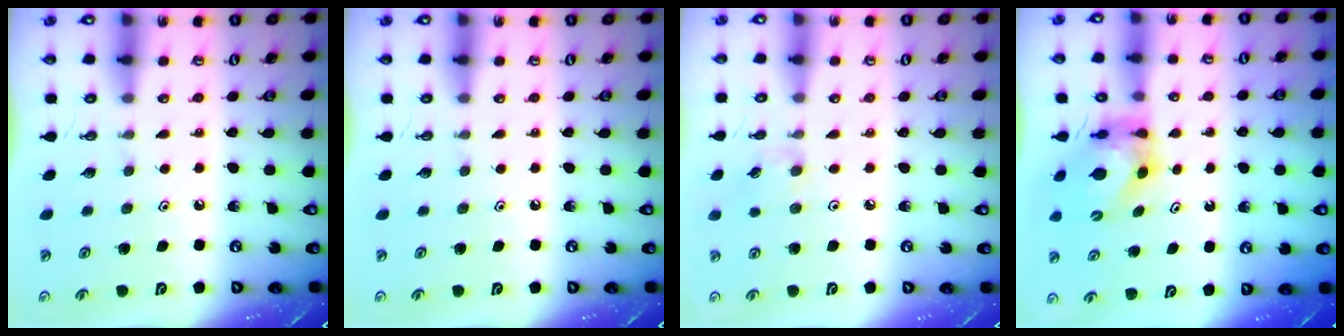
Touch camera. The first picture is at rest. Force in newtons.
{"total": 0.0}
{"total": 3.4, "press": 3.4, "slide": 0.5}
{"total": 5.5, "press": 5.5, "slide": 0.6}